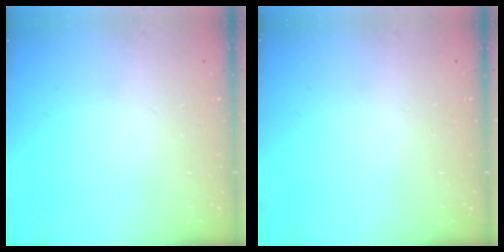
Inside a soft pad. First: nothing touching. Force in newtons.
{"total": 0.8, "press": 0.5, "slide": 0.6}